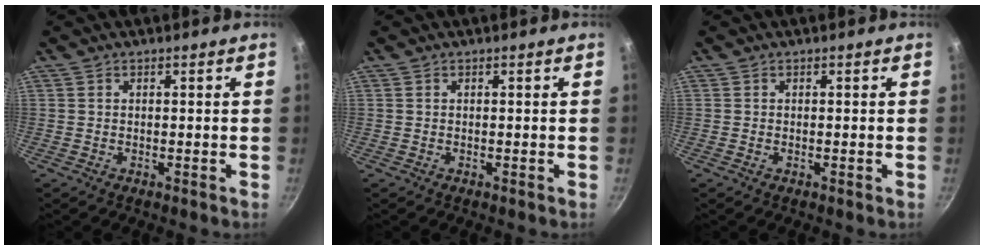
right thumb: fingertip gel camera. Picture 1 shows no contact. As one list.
[{"total": 0.0}, {"total": 0.0}]